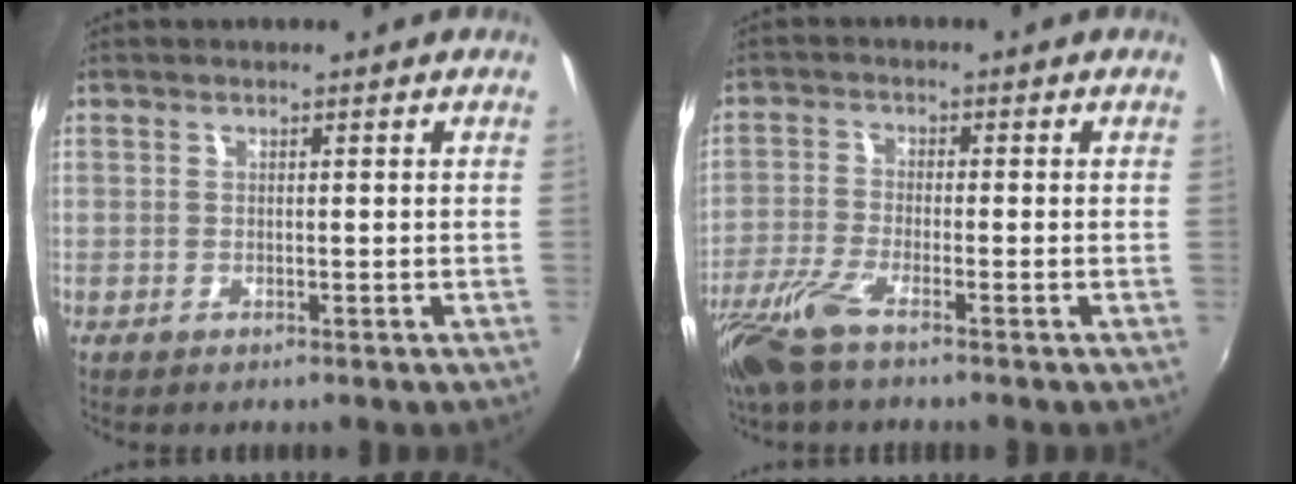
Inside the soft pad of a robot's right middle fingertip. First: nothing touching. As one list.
[{"total": 7.8, "force": [-5.6, 1.3, 5.3], "torque": [-0.131, -0.022, -0.114]}]